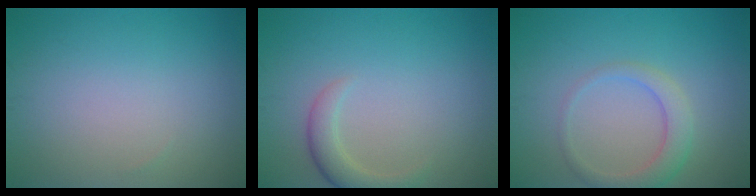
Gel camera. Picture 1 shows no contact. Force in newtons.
{"total": 2.5, "press": 2.5, "slide": 0.2}
{"total": 2.9, "press": 2.9, "slide": 0.2}